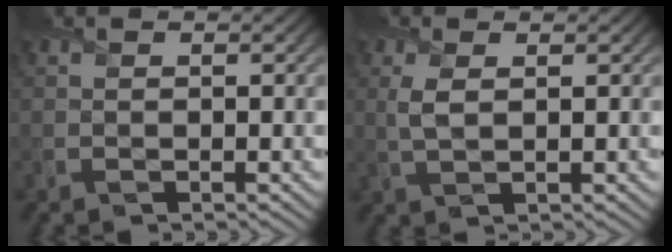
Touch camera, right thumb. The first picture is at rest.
{"total": 2.3, "force": [0.7, 1.0, 1.9], "torque": [-0.052, -0.001, 0.017]}